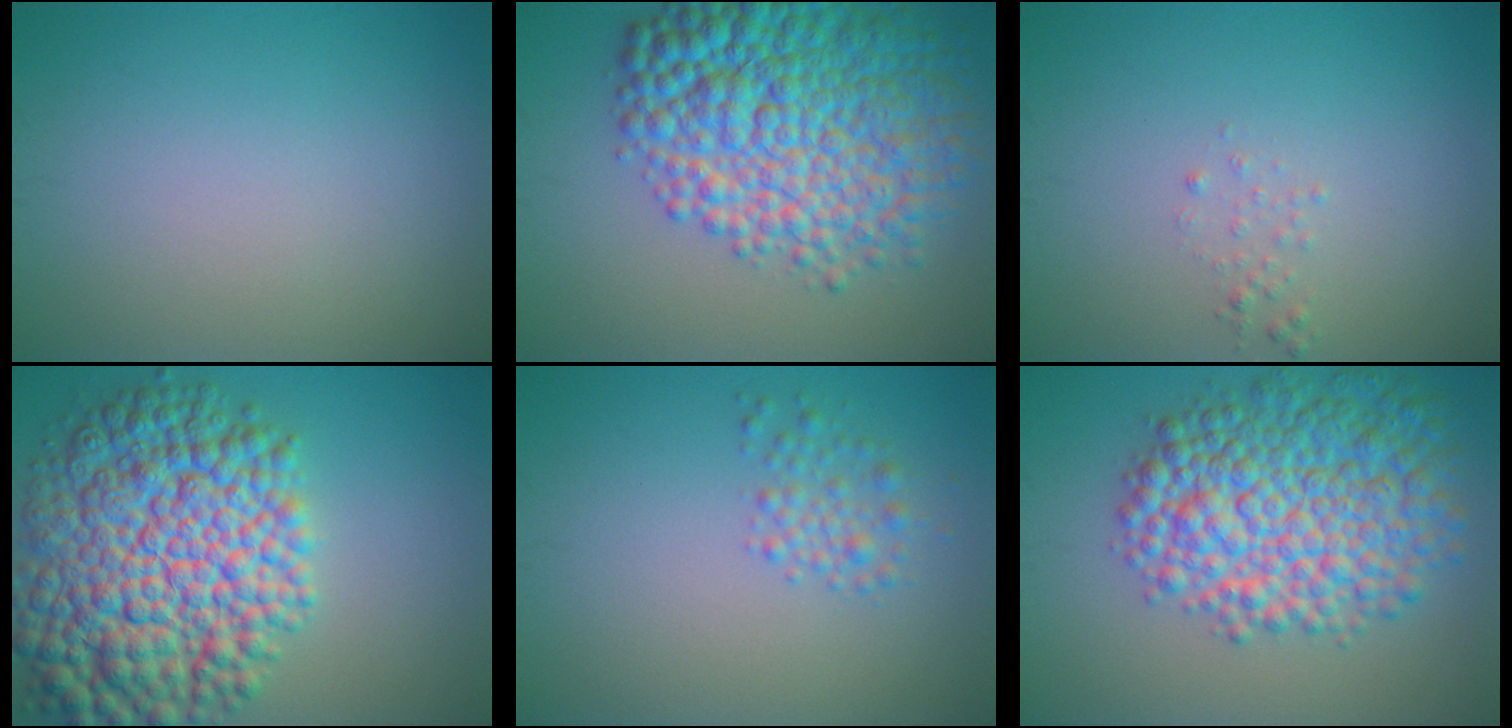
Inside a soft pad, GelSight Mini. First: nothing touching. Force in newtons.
{"total": 11.5, "press": 11.5, "slide": 0.2}
{"total": 0.8, "press": 0.8, "slide": 0.1}
{"total": 13.6, "press": 13.6, "slide": 0.2}
{"total": 1.8, "press": 1.8, "slide": 0.1}
{"total": 9.8, "press": 9.8, "slide": 0.2}